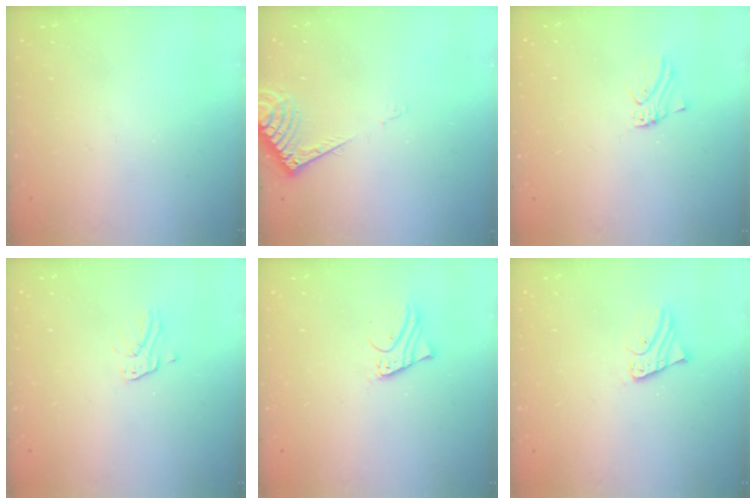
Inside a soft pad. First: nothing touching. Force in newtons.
{"total": 7.0, "press": 7.0, "slide": 0.6}
{"total": 0.0}
{"total": 2.2, "press": 2.2, "slide": 0.2}
{"total": 2.4, "press": 2.4, "slide": 0.1}
{"total": 2.4, "press": 2.4, "slide": 0.1}